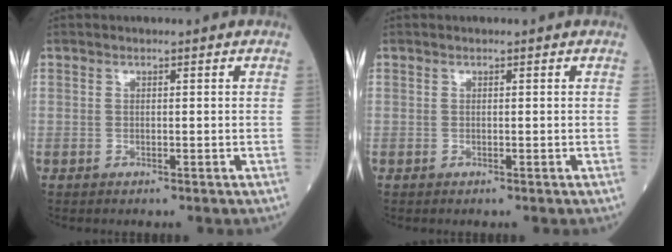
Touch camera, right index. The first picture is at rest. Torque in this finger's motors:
{"motor_torque": [0.00, 0.00, 0.00, 0.00]}